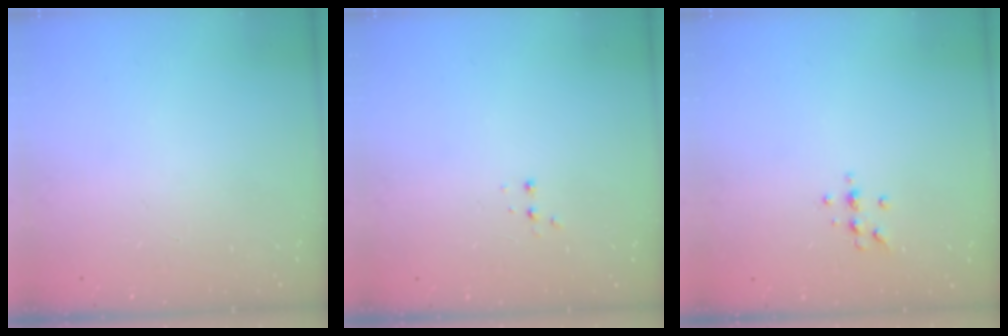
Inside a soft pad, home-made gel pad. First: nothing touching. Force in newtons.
{"total": 3.0, "press": 2.9, "slide": 0.7}
{"total": 5.7, "press": 5.5, "slide": 1.6}